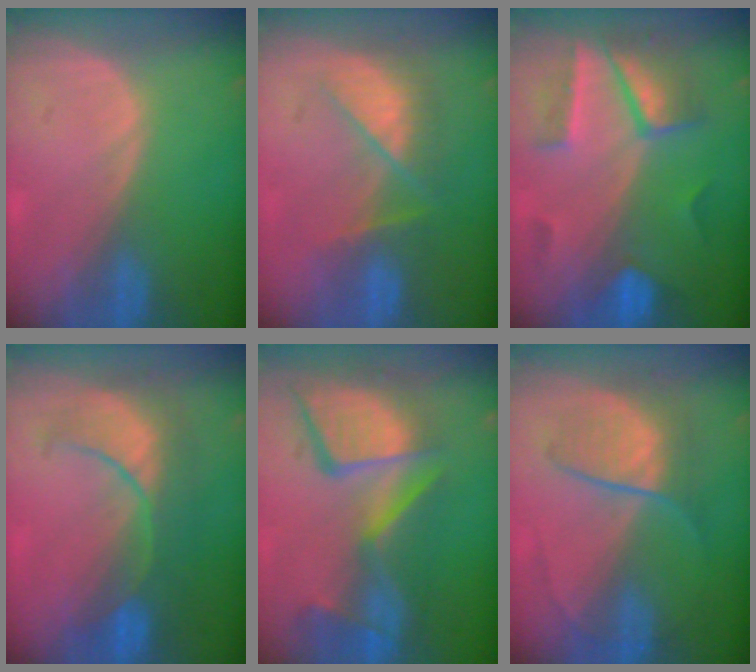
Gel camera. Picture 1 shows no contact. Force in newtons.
{"total": 7.2, "press": 7.0, "slide": 1.7}
{"total": 7.4, "press": 7.2, "slide": 1.4}
{"total": 8.7, "press": 8.5, "slide": 2.1}
{"total": 13.6, "press": 11.2, "slide": 7.8}
{"total": 6.4, "press": 6.4, "slide": 0.6}